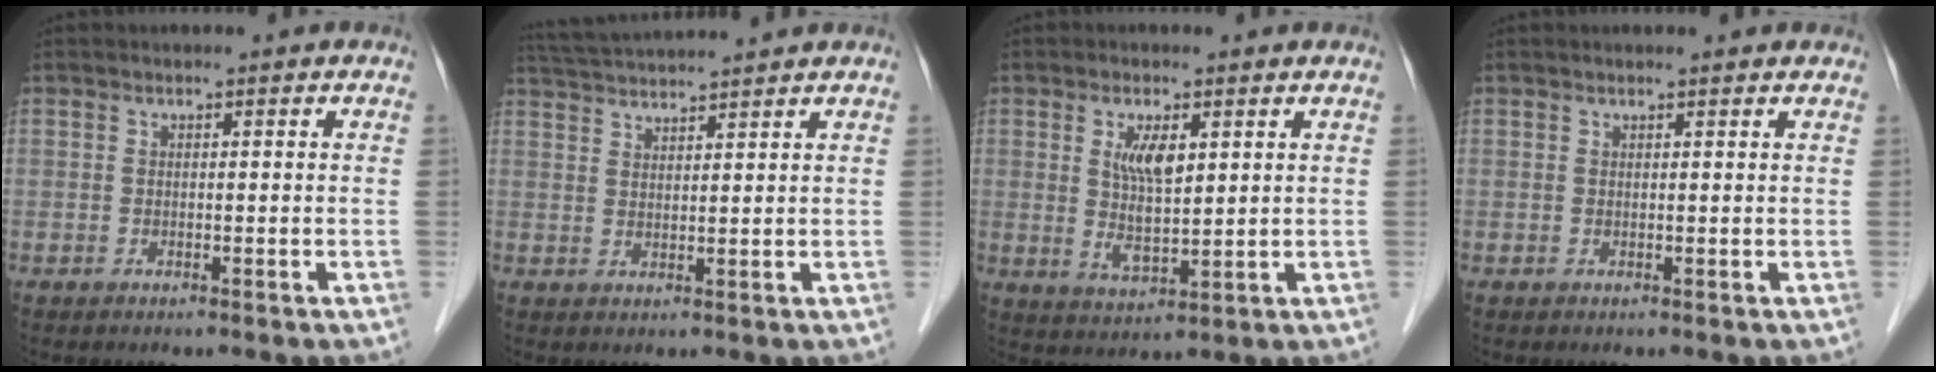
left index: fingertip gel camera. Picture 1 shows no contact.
{"total": 7.9, "force": [7.5, -1.1, 2.3], "torque": [-0.048, 0.031, 0.124]}
{"total": 5.6, "force": [1.6, 2.0, 4.9], "torque": [-0.099, -0.003, 0.036]}
{"total": 1.7, "force": [1.5, 0.4, 0.5], "torque": [-0.016, 0.009, 0.013]}